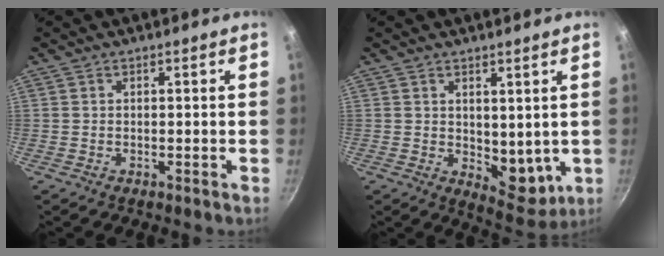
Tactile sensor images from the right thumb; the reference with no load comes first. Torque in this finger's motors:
{"motor_torque": [-0.66, 0.38, -0.02, 0.65, 0.01]}